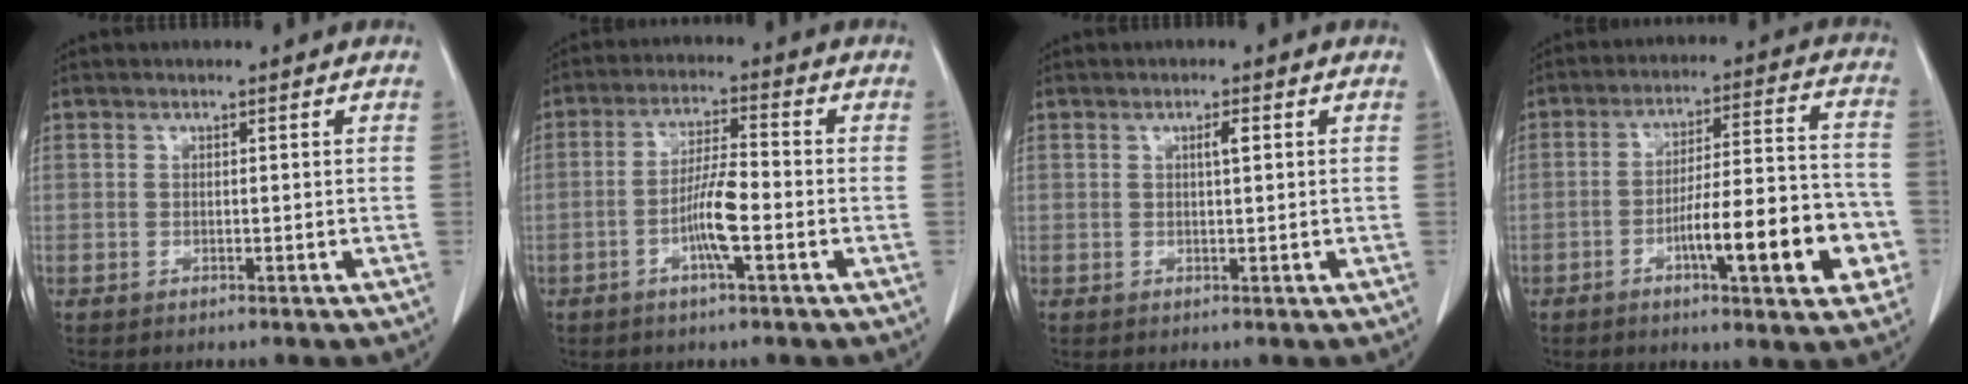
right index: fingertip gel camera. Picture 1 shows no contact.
{"total": 6.6, "force": [-2.1, 0.6, 6.2], "torque": [-0.123, 0.003, -0.041]}
{"total": 1.5, "force": [0.5, 0.2, 1.4], "torque": [-0.025, 0.002, 0.007]}
{"total": 15.1, "force": [-5.1, 3.0, 13.9], "torque": [-0.200, 0.020, -0.072]}